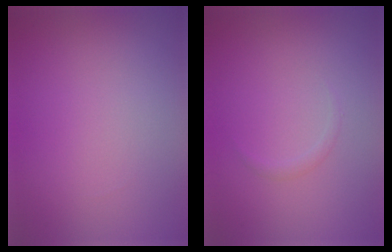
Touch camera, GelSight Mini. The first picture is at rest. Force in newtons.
{"total": 0.5, "press": 0.5, "slide": 0.0}